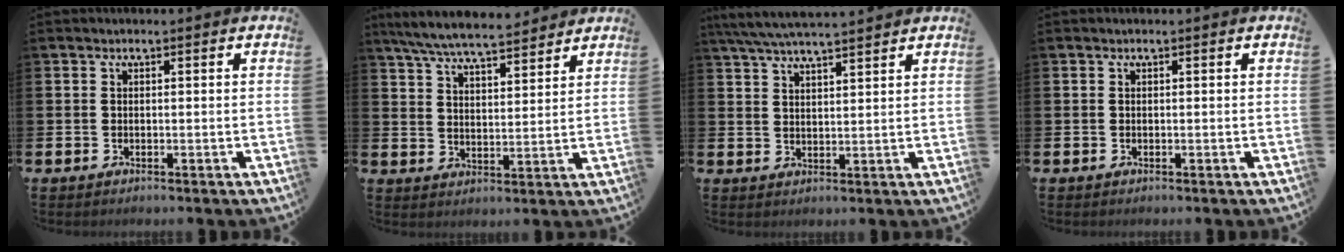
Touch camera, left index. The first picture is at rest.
{"total": 7.2, "force": [6.8, 0.8, 2.3], "torque": [-0.072, -0.030, 0.124]}
{"total": 5.4, "force": [5.1, 0.2, 1.8], "torque": [-0.056, -0.015, 0.094]}
{"total": 0.0}